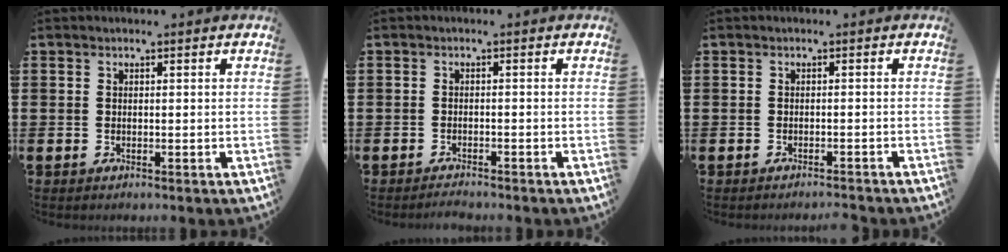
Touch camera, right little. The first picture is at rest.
{"total": 1.1, "force": [-1.1, 0.0, 0.1], "torque": [-0.006, -0.001, -0.022]}
{"total": 0.9, "force": [-0.9, -0.2, 0.0], "torque": [0.000, 0.001, -0.019]}